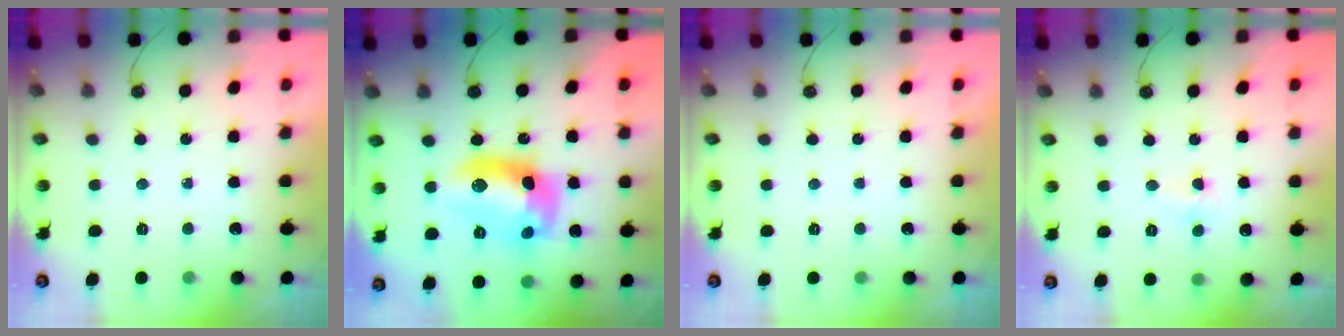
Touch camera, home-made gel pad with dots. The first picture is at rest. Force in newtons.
{"total": 14.4, "press": 14.4, "slide": 1.0}
{"total": 0.0}
{"total": 2.5, "press": 2.4, "slide": 0.9}